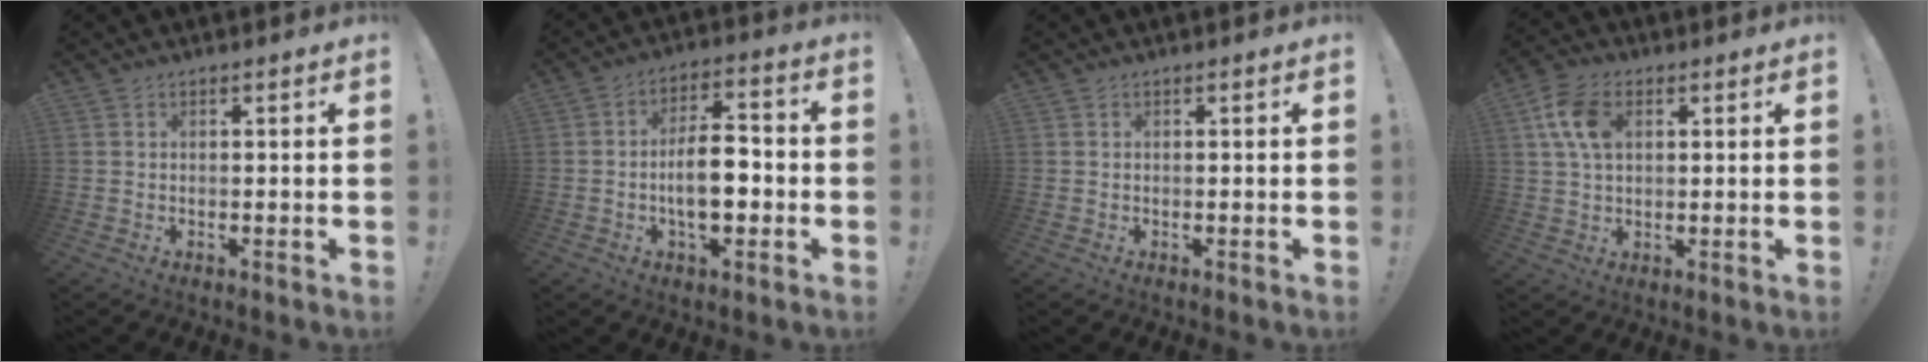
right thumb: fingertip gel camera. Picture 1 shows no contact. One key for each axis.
{"total": 11.4, "fx": -2.6, "fy": 5.6, "fz": 9.6, "tx": -0.160, "ty": 0.007, "tz": -0.050}
{"total": 0.0}
{"total": 10.1, "fx": 2.8, "fy": 6.7, "fz": 7.0, "tx": -0.143, "ty": 0.007, "tz": 0.053}